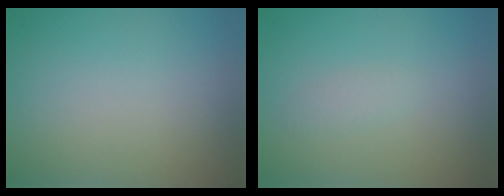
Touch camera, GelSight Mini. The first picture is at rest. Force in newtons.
{"total": 0.8, "press": 0.8, "slide": 0.1}